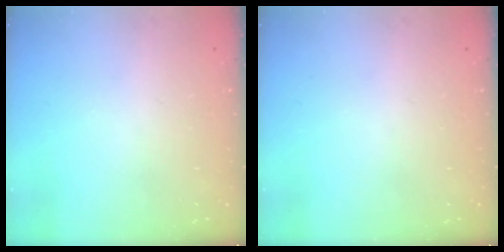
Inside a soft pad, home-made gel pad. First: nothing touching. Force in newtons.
{"total": 0.0}